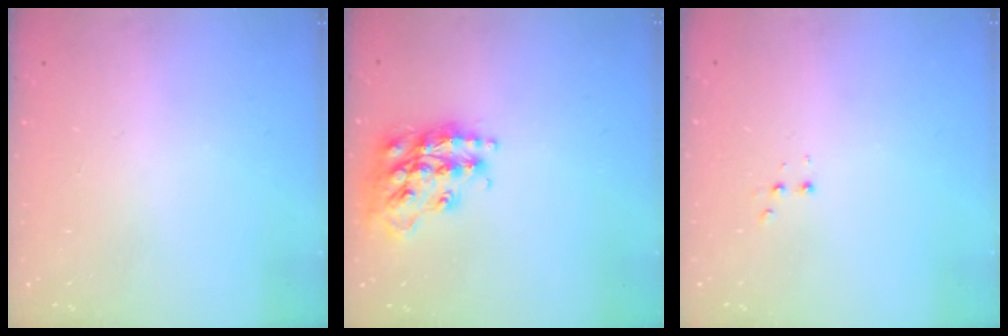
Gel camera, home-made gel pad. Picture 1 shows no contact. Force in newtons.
{"total": 18.4, "press": 18.4, "slide": 1.2}
{"total": 2.4, "press": 2.2, "slide": 0.9}